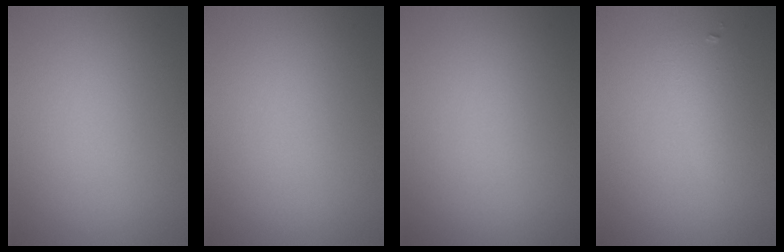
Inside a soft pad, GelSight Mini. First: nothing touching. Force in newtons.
{"total": 0.0}
{"total": 0.0}
{"total": 2.0, "press": 2.0, "slide": 0.1}